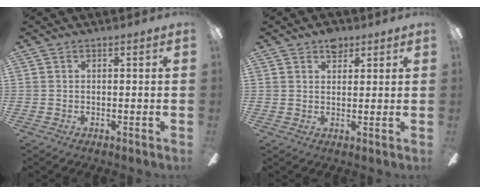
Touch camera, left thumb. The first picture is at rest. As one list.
[{"total": 4.5, "force": [3.1, 2.6, 2.0], "torque": [-0.013, -0.011, 0.051]}]